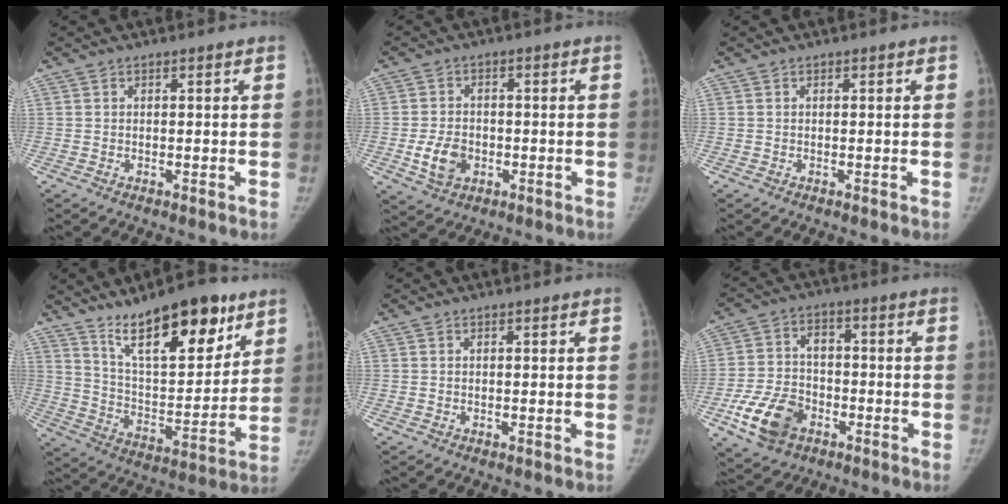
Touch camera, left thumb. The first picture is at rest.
{"total": 6.4, "force": [-1.8, 4.8, 3.9], "torque": [-0.060, 0.006, -0.029]}
{"total": 0.0}
{"total": 20.3, "force": [13.2, 7.3, 13.5], "torque": [-0.168, -0.076, 0.225]}
{"total": 0.0}
{"total": 12.4, "force": [-5.3, 8.9, 6.9], "torque": [-0.110, 0.021, -0.095]}